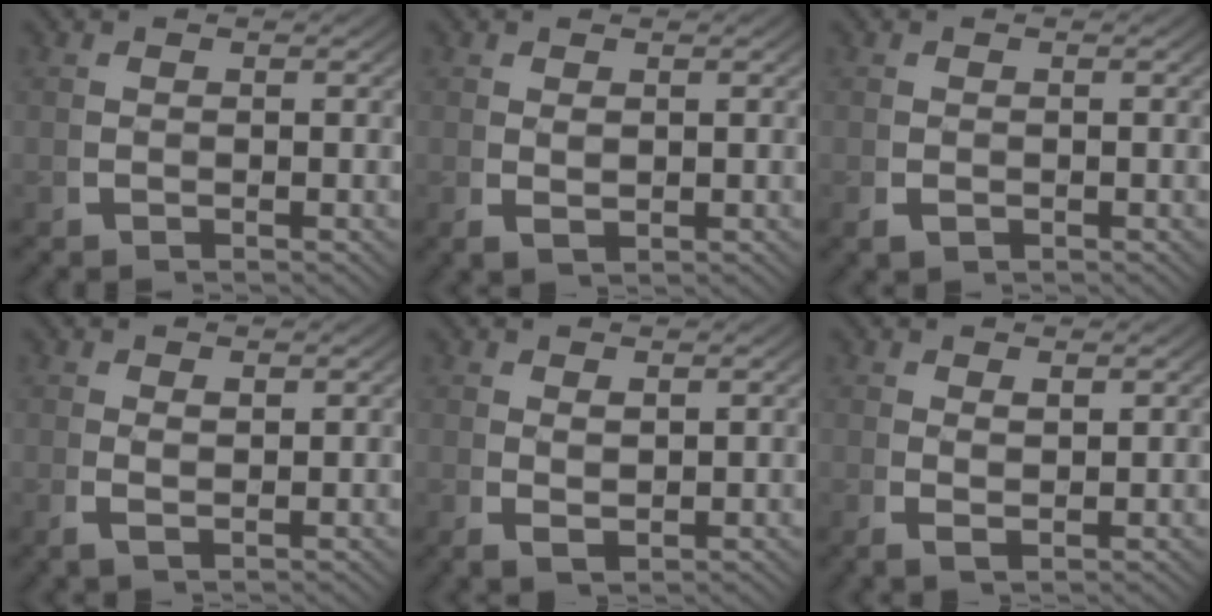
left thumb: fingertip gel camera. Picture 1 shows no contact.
{"total": 1.1, "force": [0.5, 0.7, 0.7], "torque": [-0.021, -0.010, 0.020]}
{"total": 1.1, "force": [-0.4, 0.9, 0.6], "torque": [-0.013, -0.007, -0.001]}
{"total": 1.1, "force": [0.7, 0.3, 0.8], "torque": [-0.024, -0.008, 0.019]}
{"total": 1.4, "force": [0.9, 0.6, 0.8], "torque": [-0.019, -0.010, 0.028]}
{"total": 1.3, "force": [1.1, 0.3, 0.8], "torque": [-0.019, -0.007, 0.026]}